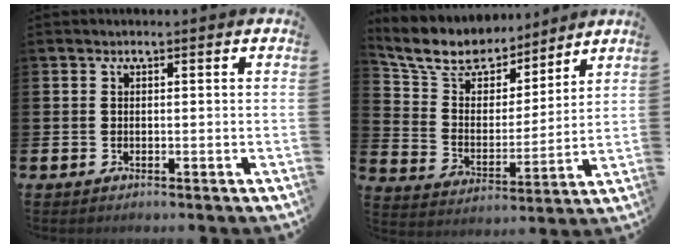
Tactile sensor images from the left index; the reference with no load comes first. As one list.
[{"total": 9.4, "force": [8.3, 3.9, 1.9], "torque": [-0.084, -0.053, 0.150]}]